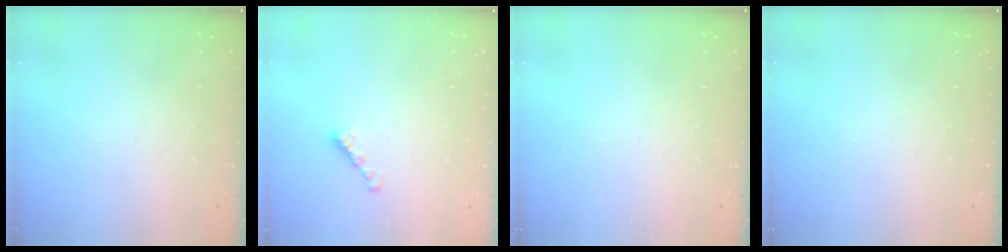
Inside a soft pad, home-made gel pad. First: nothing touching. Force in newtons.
{"total": 2.2, "press": 2.1, "slide": 0.5}
{"total": 0.0}
{"total": 0.0}